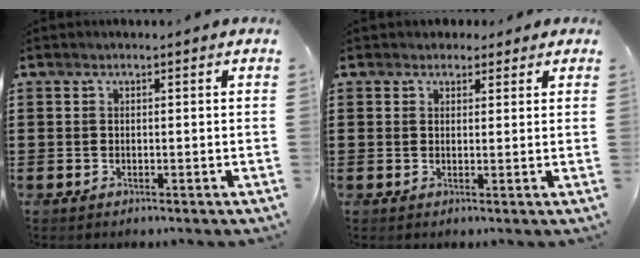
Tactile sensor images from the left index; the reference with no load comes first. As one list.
[{"total": 2.1, "force": [1.6, 1.3, 0.2], "torque": [-0.003, 0.006, 0.029]}]